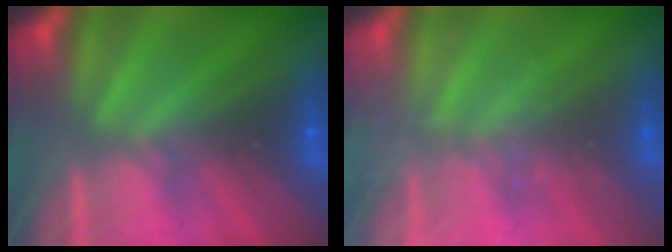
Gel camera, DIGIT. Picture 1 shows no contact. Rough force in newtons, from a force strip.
{"total": 1.7}